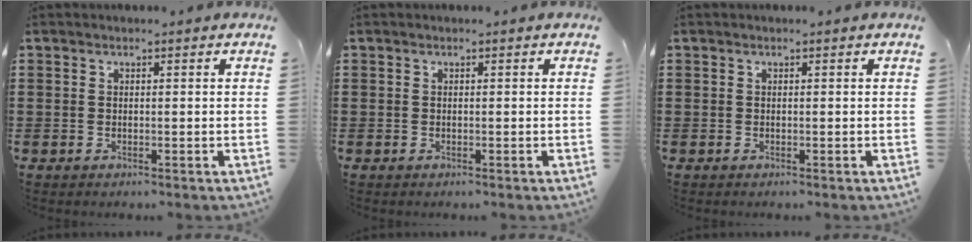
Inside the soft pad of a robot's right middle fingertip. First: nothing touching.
{"total": 0.0}
{"total": 0.0}